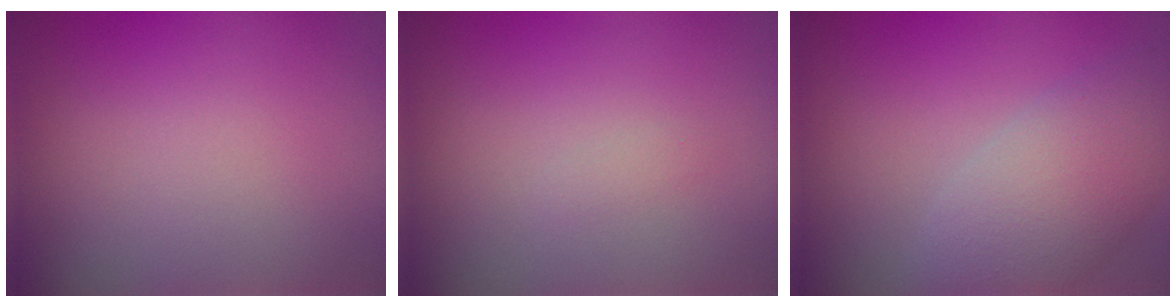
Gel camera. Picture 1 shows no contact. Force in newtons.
{"total": 0.5, "press": 0.5, "slide": 0.0}
{"total": 5.5, "press": 5.5, "slide": 0.4}